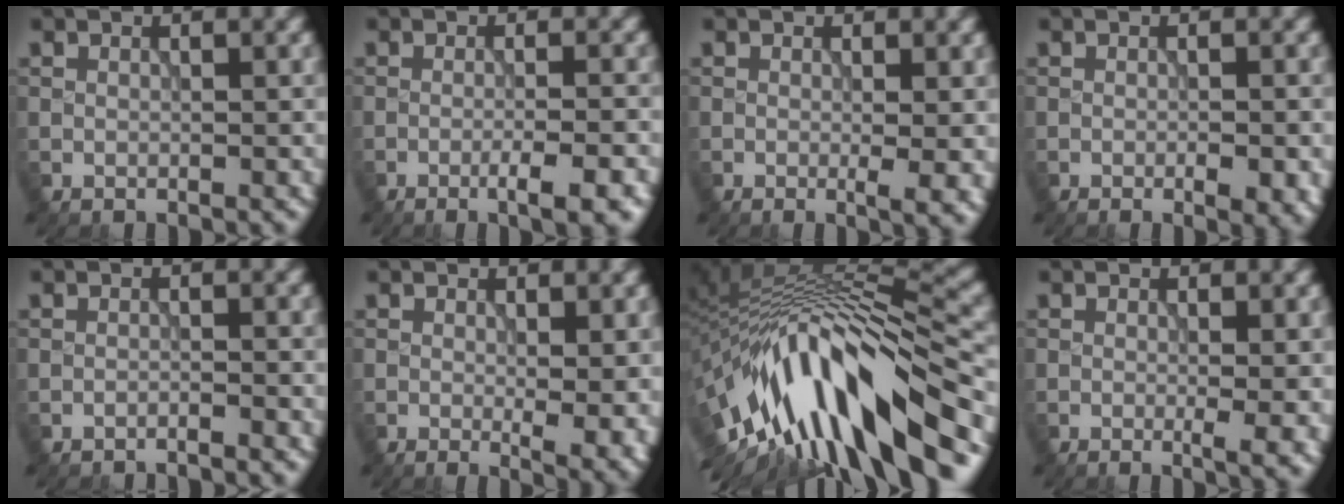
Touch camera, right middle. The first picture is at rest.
{"total": 4.1, "force": [-2.0, 0.8, 3.5], "torque": [-0.047, 0.006, -0.033]}
{"total": 2.5, "force": [-0.2, 0.5, 2.4], "torque": [-0.035, -0.009, -0.002]}
{"total": 2.5, "force": [-1.0, 0.7, 2.2], "torque": [-0.033, -0.006, -0.010]}
{"total": 1.3, "force": [-1.3, 0.0, 0.3], "torque": [0.002, -0.004, -0.029]}
{"total": 3.7, "force": [-0.1, 1.2, 3.5], "torque": [-0.044, -0.011, 0.002]}
{"total": 15.4, "force": [-6.7, 4.9, 12.9], "torque": [-0.225, 0.025, -0.103]}
{"total": 2.5, "force": [-0.2, 0.5, 2.4], "torque": [-0.035, -0.009, -0.001]}